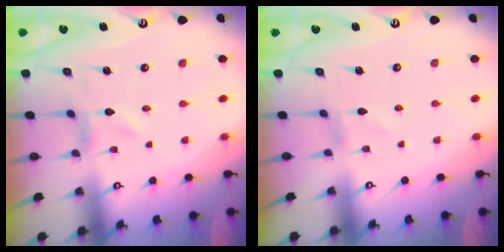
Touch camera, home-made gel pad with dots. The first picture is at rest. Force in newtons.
{"total": 0.8, "press": 0.8, "slide": 0.1}